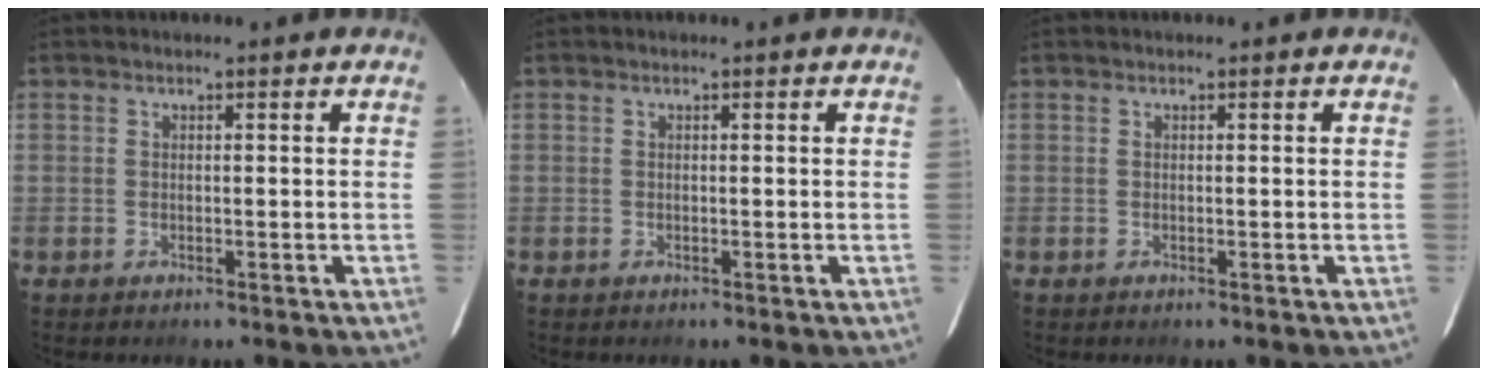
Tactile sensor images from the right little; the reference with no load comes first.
{"total": 0.0}
{"total": 0.0}